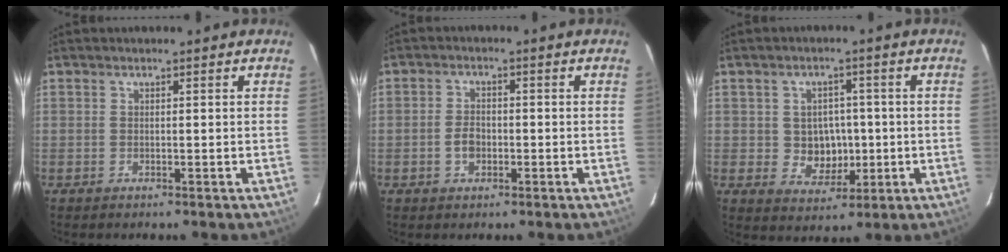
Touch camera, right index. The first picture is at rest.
{"total": 3.4, "force": [-1.0, 2.5, 2.1], "torque": [-0.042, 0.005, -0.016]}
{"total": 6.3, "force": [-0.4, 5.7, 2.6], "torque": [-0.050, 0.008, 0.010]}